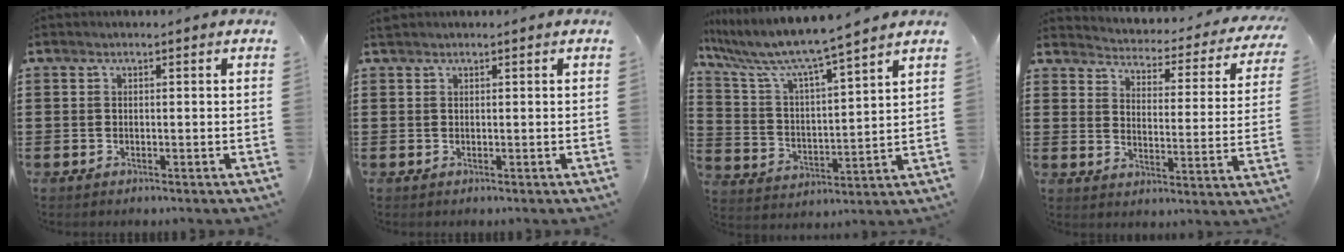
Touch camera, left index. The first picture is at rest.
{"total": 0.5, "force": [0.5, 0.2, 0.1], "torque": [-0.004, 0.002, 0.009]}
{"total": 7.4, "force": [6.6, -0.3, 3.3], "torque": [-0.095, -0.044, 0.106]}
{"total": 2.6, "force": [2.6, 0.0, 0.3], "torque": [-0.027, -0.031, 0.036]}